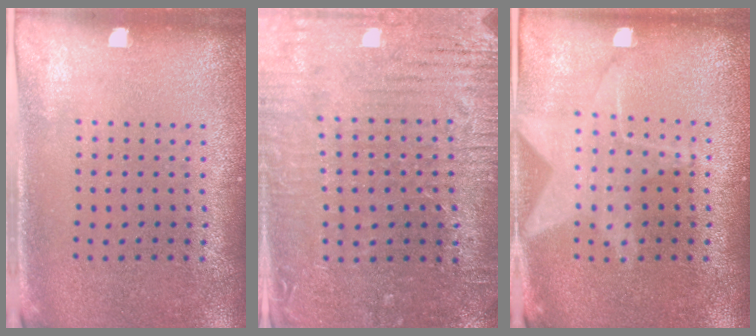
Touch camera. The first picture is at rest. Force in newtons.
{"total": 3.3, "press": 3.2, "slide": 0.9}
{"total": 1.5, "press": 1.3, "slide": 0.6}